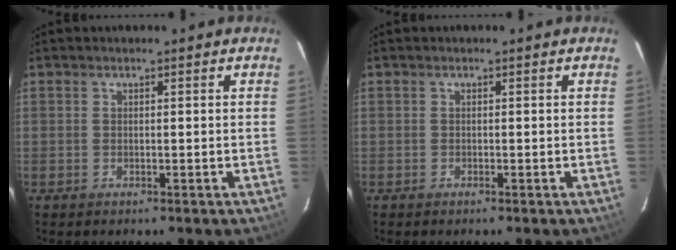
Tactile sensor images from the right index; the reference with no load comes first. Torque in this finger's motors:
{"motor_torque": [-0.11, -0.13, 0.05, 0.01]}